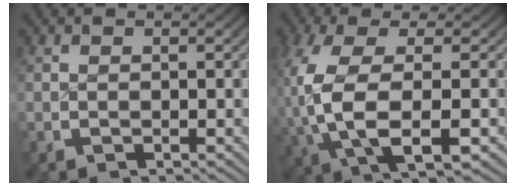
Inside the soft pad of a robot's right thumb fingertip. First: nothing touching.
{"total": 10.5, "force": [-1.0, 5.0, 9.2], "torque": [-0.220, -0.030, 0.008]}